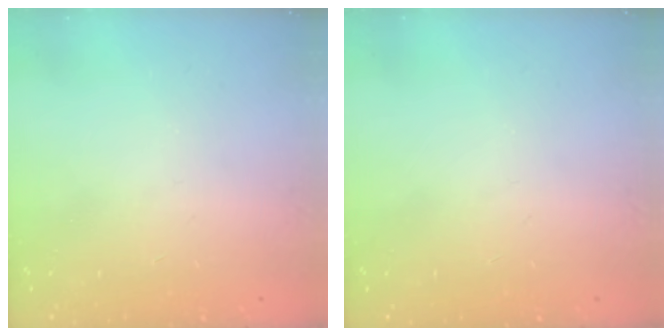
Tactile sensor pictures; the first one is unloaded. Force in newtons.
{"total": 0.0}